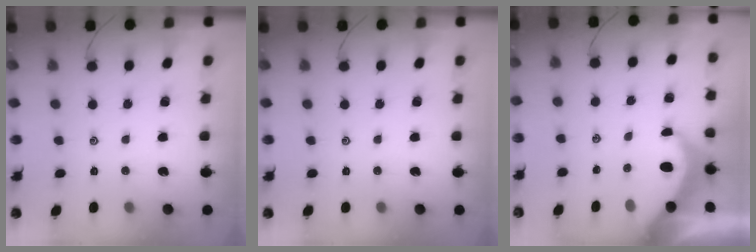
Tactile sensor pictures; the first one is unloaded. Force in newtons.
{"total": 0.0}
{"total": 5.5, "press": 5.5, "slide": 0.0}